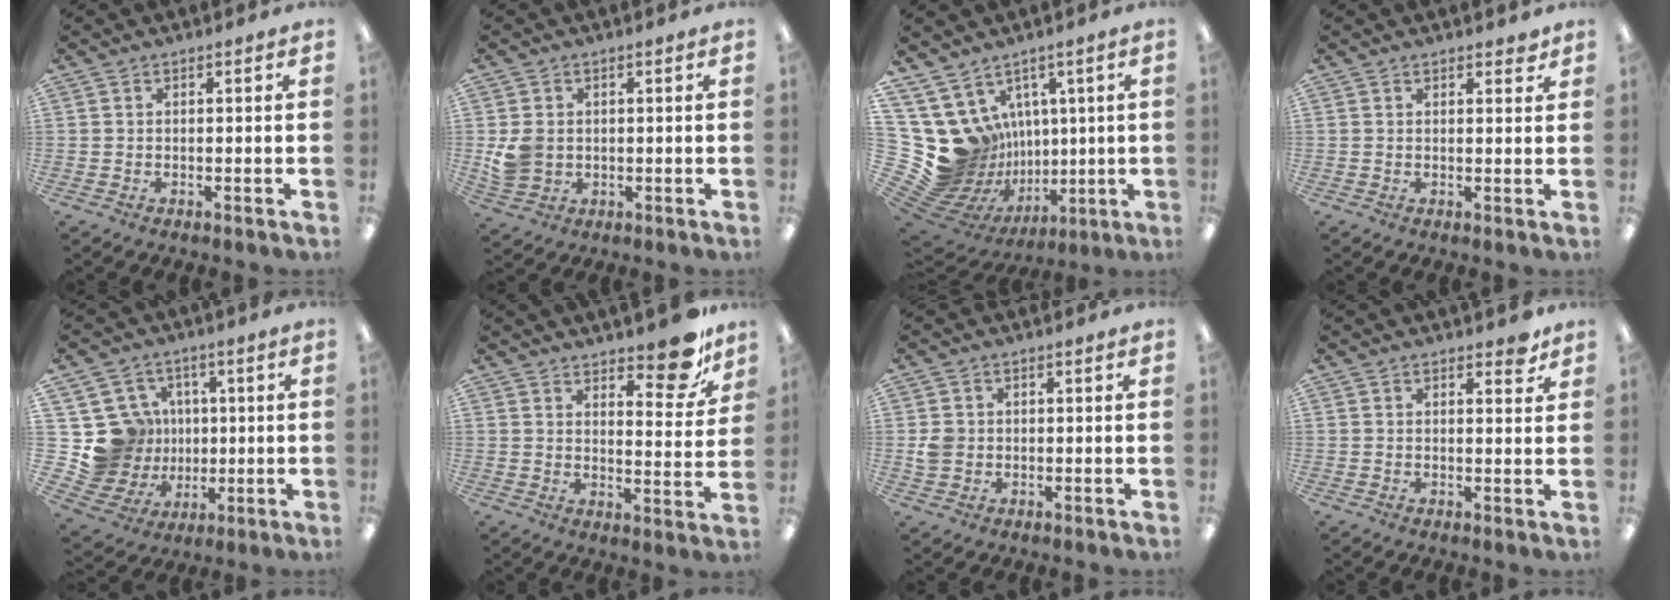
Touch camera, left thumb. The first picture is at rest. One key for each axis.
{"total": 5.6, "fx": 0.2, "fy": 4.9, "fz": 2.6, "tx": -0.041, "ty": 0.004, "tz": 0.007}
{"total": 18.3, "fx": 1.6, "fy": 16.9, "fz": 6.9, "tx": -0.172, "ty": -0.055, "tz": 0.083}
{"total": 1.7, "fx": 1.5, "fy": 0.7, "fz": 0.5, "tx": 0.004, "ty": -0.007, "tz": 0.024}
{"total": 16.2, "fx": 1.9, "fy": 15.7, "fz": 3.6, "tx": -0.096, "ty": -0.008, "tz": 0.070}
{"total": 11.0, "fx": 8.5, "fy": 3.9, "fz": 5.7, "tx": -0.055, "ty": -0.059, "tz": 0.143}
{"total": 3.0, "fx": -0.1, "fy": 2.9, "fz": 0.9, "tx": -0.010, "ty": 0.001, "tz": -0.003}
{"total": 2.7, "fx": 2.0, "fy": 1.2, "fz": 1.2, "tx": -0.004, "ty": -0.008, "tz": 0.032}